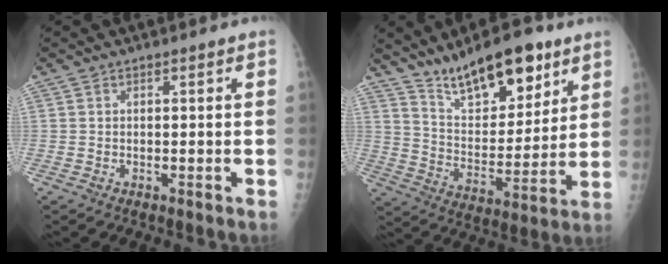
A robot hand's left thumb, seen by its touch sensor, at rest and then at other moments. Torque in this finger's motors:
{"motor_torque": [0.46, 0.34, 0.23, -0.24, 0.12]}